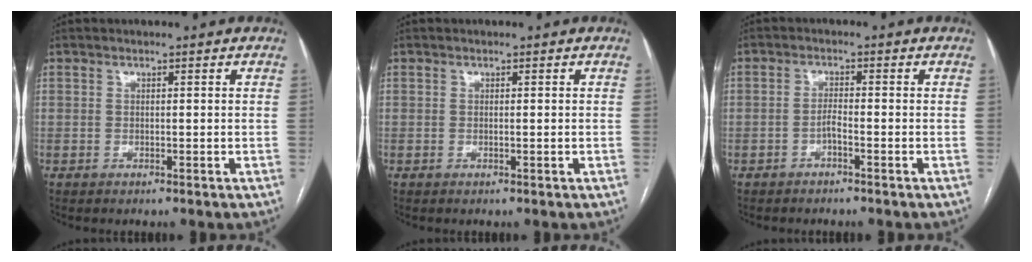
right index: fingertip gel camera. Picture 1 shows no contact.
{"total": 0.0}
{"total": 1.5, "force": [-1.1, 0.5, 1.0], "torque": [-0.014, 0.004, -0.020]}